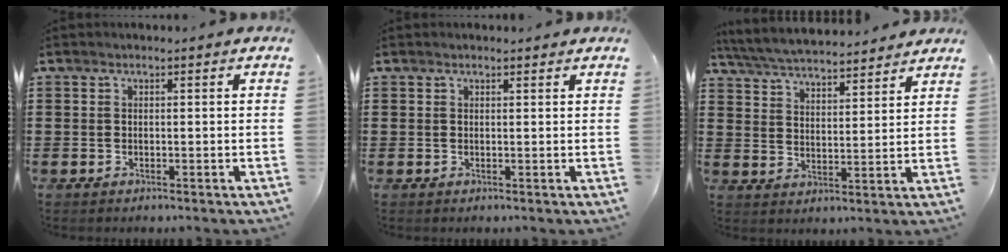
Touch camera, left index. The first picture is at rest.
{"total": 0.7, "force": [0.6, 0.1, 0.3], "torque": [-0.007, 0.001, 0.011]}
{"total": 5.5, "force": [5.4, -0.1, 1.0], "torque": [-0.045, -0.033, 0.094]}